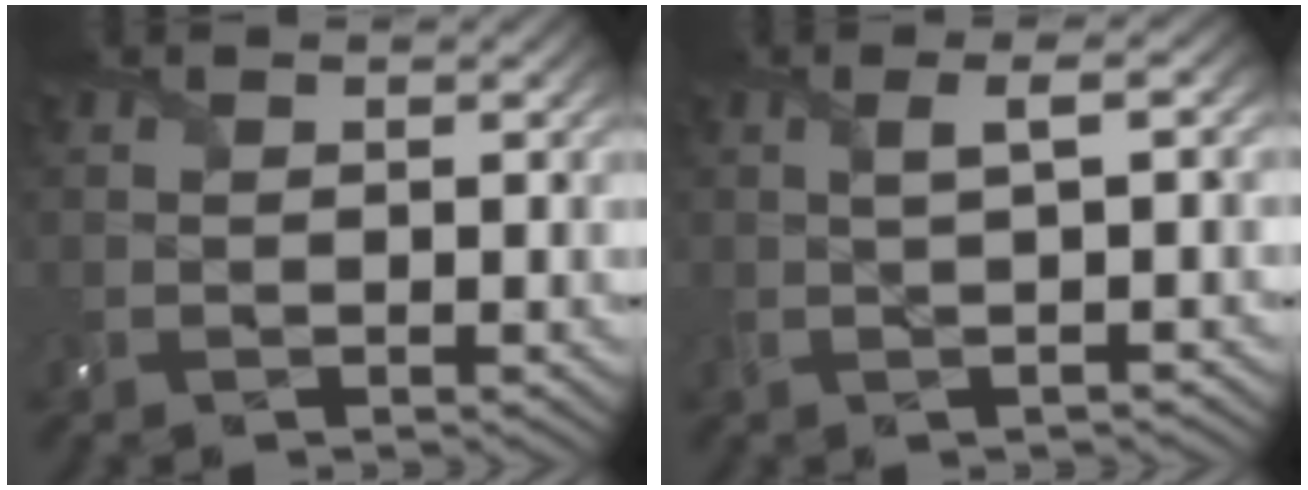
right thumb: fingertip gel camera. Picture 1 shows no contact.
{"total": 2.6, "force": [0.4, 0.0, 2.6], "torque": [-0.033, 0.021, 0.001]}